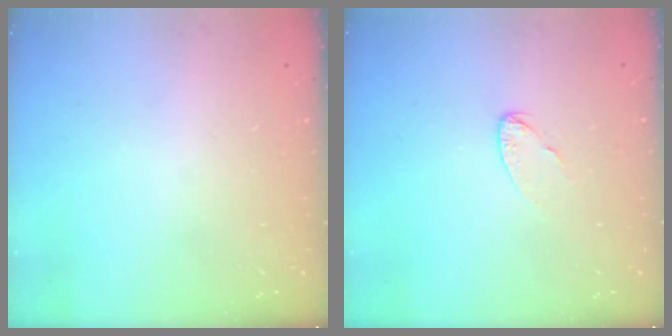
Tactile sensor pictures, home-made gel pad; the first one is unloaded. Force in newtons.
{"total": 3.9, "press": 3.9, "slide": 0.4}